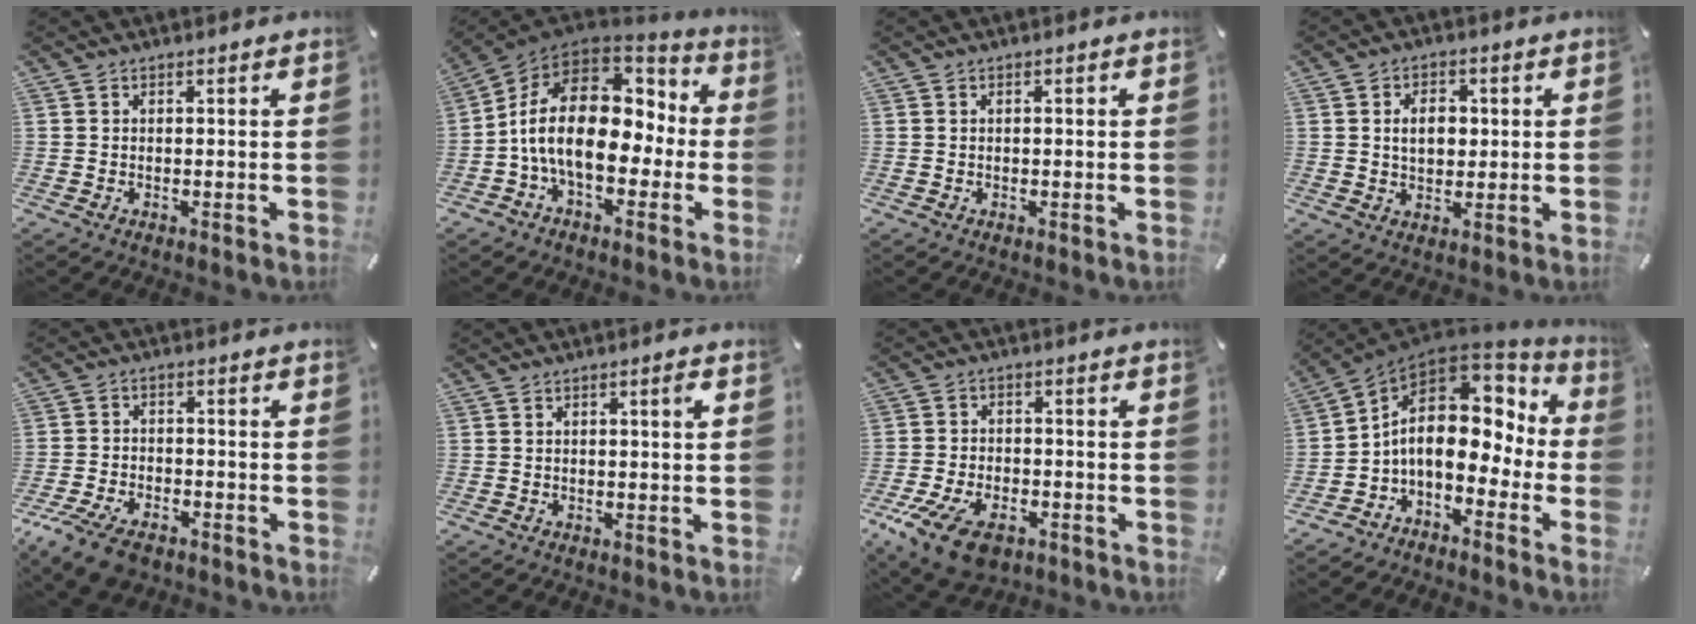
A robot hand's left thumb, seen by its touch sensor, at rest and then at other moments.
{"total": 19.2, "force": [-0.1, 12.3, 14.8], "torque": [-0.276, 0.000, 0.003]}
{"total": 0.7, "force": [-0.1, 0.2, 0.7], "torque": [-0.013, 0.000, -0.002]}
{"total": 6.0, "force": [0.7, 4.4, 4.0], "torque": [-0.061, 0.000, 0.006]}
{"total": 7.9, "force": [-5.5, 4.0, 4.1], "torque": [-0.090, 0.019, -0.103]}
{"total": 1.8, "force": [0.2, 0.2, 1.8], "torque": [-0.032, 0.000, 0.002]}
{"total": 11.3, "force": [-6.5, 6.3, 6.8], "torque": [-0.144, 0.026, -0.118]}
{"total": 12.6, "force": [1.2, 8.6, 9.1], "torque": [-0.157, -0.024, 0.019]}